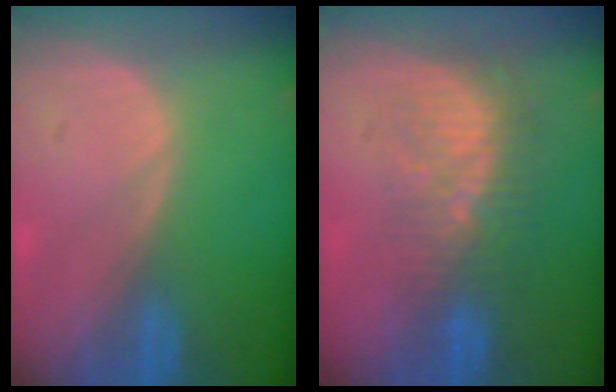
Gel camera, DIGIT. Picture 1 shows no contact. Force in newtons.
{"total": 8.6, "press": 7.5, "slide": 4.3}